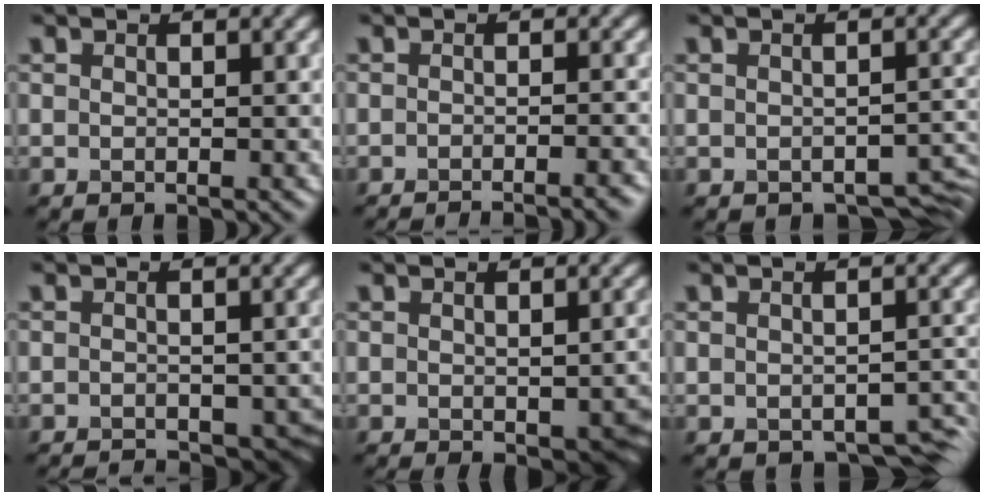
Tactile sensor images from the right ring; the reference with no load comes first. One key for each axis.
{"total": 4.3, "fx": -3.4, "fy": 0.9, "fz": 2.5, "tx": -0.016, "ty": 0.006, "tz": -0.045}
{"total": 2.5, "fx": -1.7, "fy": 1.2, "fz": 1.4, "tx": -0.013, "ty": -0.011, "tz": -0.015}
{"total": 5.4, "fx": -4.2, "fy": 2.4, "fz": 2.4, "tx": -0.014, "ty": -0.005, "tz": -0.039}
{"total": 4.0, "fx": -1.2, "fy": 2.0, "fz": 3.3, "tx": -0.036, "ty": -0.019, "tz": -0.001}
{"total": 3.1, "fx": -1.8, "fy": 1.6, "fz": 1.9, "tx": -0.017, "ty": -0.013, "tz": -0.019}